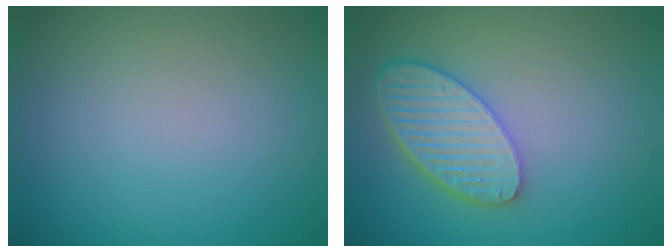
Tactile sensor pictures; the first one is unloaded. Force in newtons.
{"total": 5.6, "press": 4.6, "slide": 3.1}